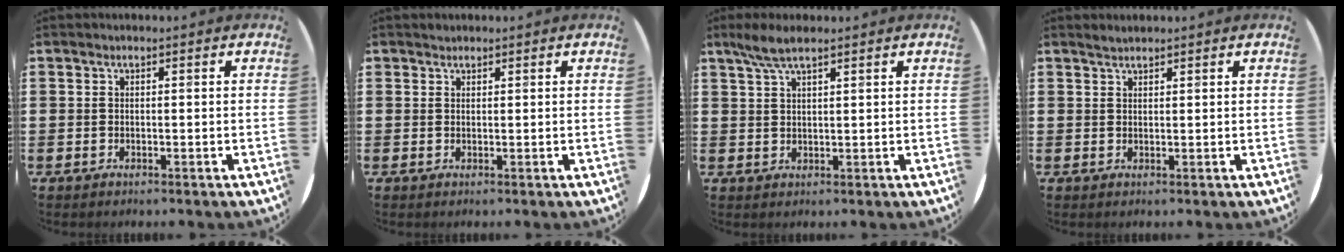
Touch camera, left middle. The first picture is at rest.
{"total": 0.6, "force": [0.6, 0.2, -0.1], "torque": [0.002, 0.003, 0.012]}
{"total": 3.9, "force": [3.0, 0.7, 2.5], "torque": [-0.054, 0.001, 0.054]}
{"total": 1.2, "force": [1.2, 0.1, 0.3], "torque": [-0.006, 0.001, 0.022]}